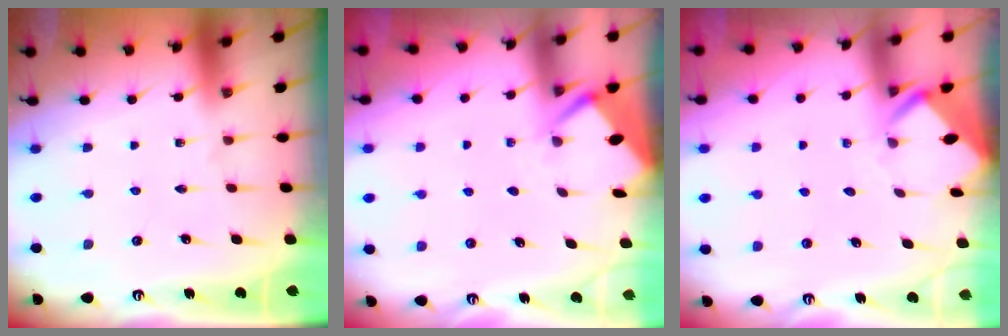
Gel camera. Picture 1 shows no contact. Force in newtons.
{"total": 2.6, "press": 2.6, "slide": 0.3}
{"total": 3.0, "press": 3.0, "slide": 0.1}